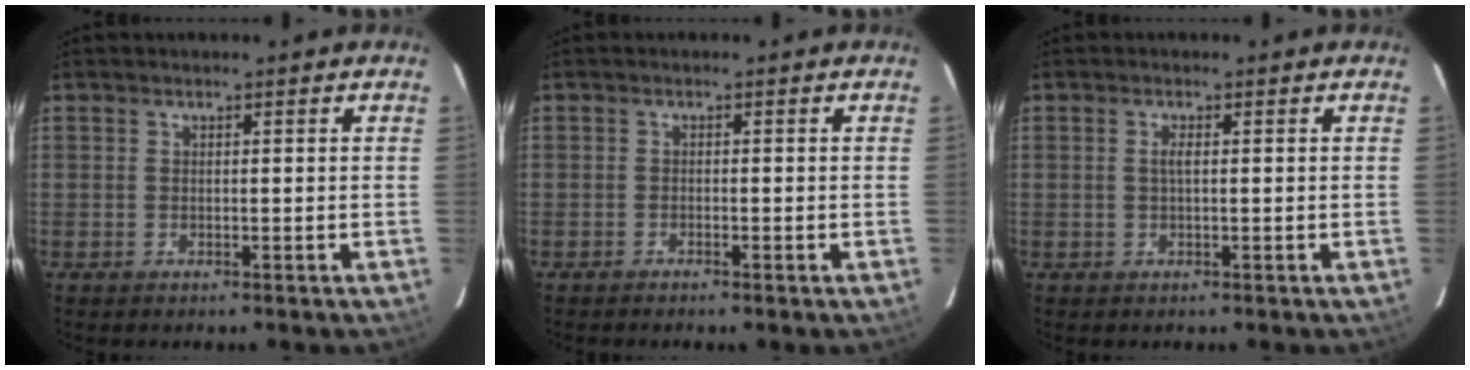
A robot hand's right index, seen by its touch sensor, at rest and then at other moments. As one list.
[{"total": 0.6, "force": [-0.6, 0.1, 0.3], "torque": [-0.007, 0.000, -0.012]}, {"total": 1.1, "force": [0.1, 0.0, 1.1], "torque": [-0.022, 0.001, 0.000]}]